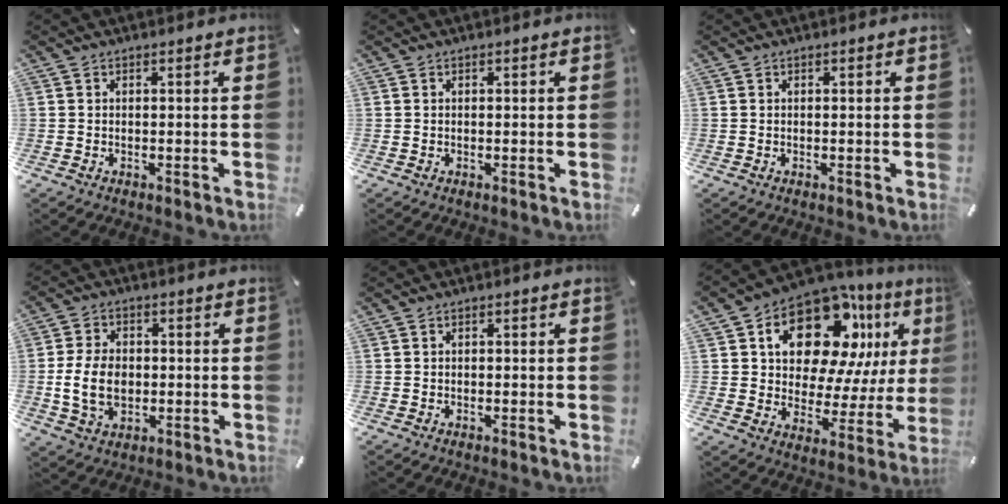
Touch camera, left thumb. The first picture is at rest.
{"total": 0.0}
{"total": 0.0}
{"total": 10.2, "force": [-1.2, 7.5, 6.8], "torque": [-0.150, 0.007, -0.022]}
{"total": 0.7, "force": [-0.1, 0.5, 0.5], "torque": [-0.010, 0.001, -0.003]}
{"total": 18.8, "force": [10.1, 11.2, 11.3], "torque": [-0.176, -0.067, 0.173]}